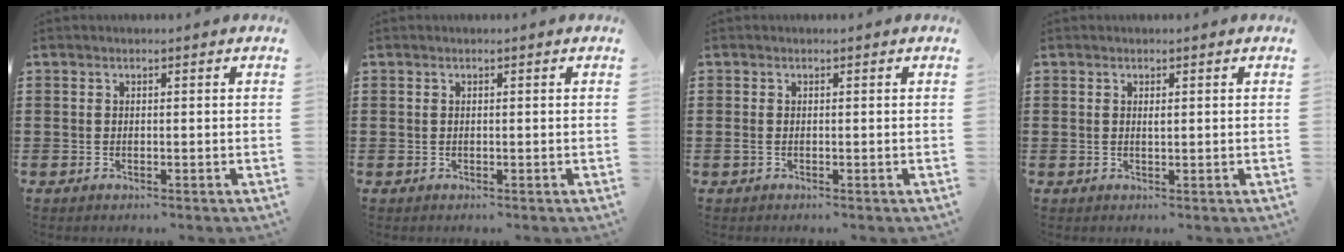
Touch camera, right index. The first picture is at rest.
{"total": 0.0}
{"total": 0.7, "force": [-0.3, 0.3, 0.5], "torque": [-0.019, -0.006, -0.008]}
{"total": 0.7, "force": [0.2, 0.1, 0.7], "torque": [-0.013, -0.001, 0.003]}